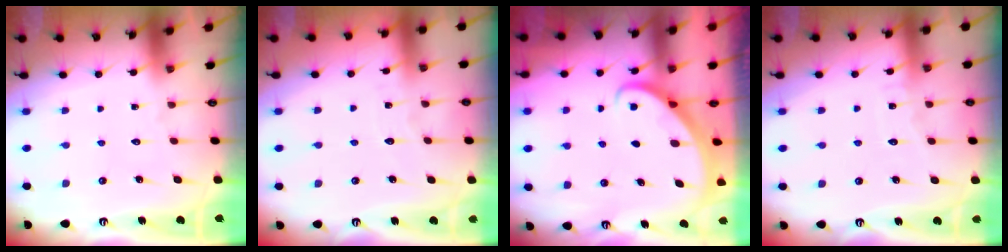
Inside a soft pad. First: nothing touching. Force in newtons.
{"total": 2.9, "press": 2.9, "slide": 0.2}
{"total": 2.7, "press": 2.7, "slide": 0.1}
{"total": 4.8, "press": 4.8, "slide": 0.4}